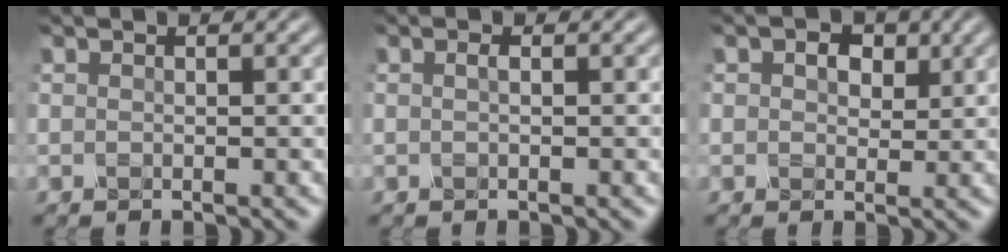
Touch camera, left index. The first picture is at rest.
{"total": 0.5, "force": [-0.2, 0.1, 0.5], "torque": [-0.011, 0.002, -0.005]}
{"total": 3.6, "force": [1.5, 2.5, 2.0], "torque": [-0.041, 0.001, 0.011]}